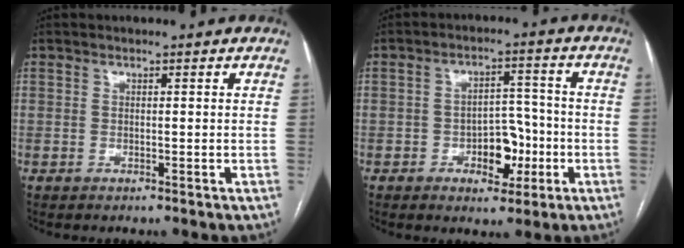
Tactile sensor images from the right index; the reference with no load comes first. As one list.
[{"total": 6.7, "force": [-2.2, 3.7, 5.1], "torque": [-0.070, 0.014, -0.028]}]